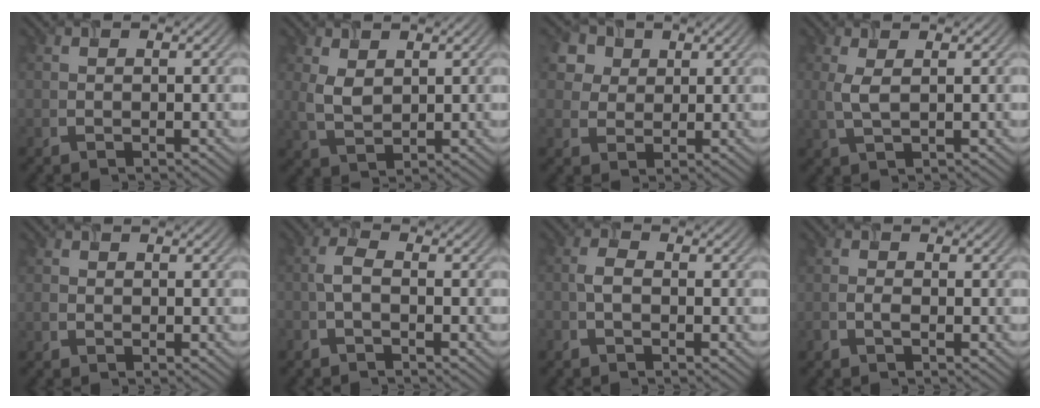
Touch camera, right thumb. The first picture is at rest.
{"total": 3.5, "force": [1.3, 2.1, 2.5], "torque": [-0.066, -0.004, 0.030]}
{"total": 4.9, "force": [2.3, 3.9, 1.8], "torque": [-0.055, -0.004, 0.045]}
{"total": 2.7, "force": [0.6, 0.8, 2.5], "torque": [-0.064, 0.000, 0.014]}
{"total": 0.7, "force": [-0.3, 0.6, 0.2], "torque": [-0.006, -0.003, -0.007]}
{"total": 2.1, "force": [-0.9, 0.6, 1.7], "torque": [-0.042, 0.004, -0.025]}
{"total": 1.6, "force": [-0.7, 0.7, 1.3], "torque": [-0.028, 0.003, -0.018]}
{"total": 1.1, "force": [-0.7, 0.4, 0.8], "torque": [-0.018, 0.000, -0.016]}